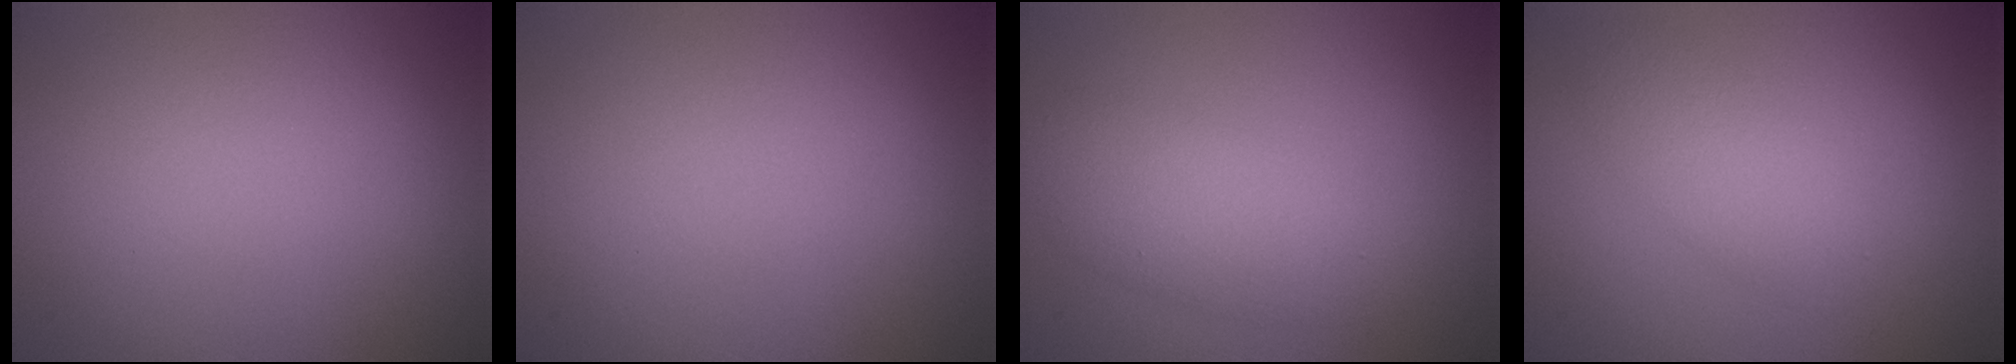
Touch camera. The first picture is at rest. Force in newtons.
{"total": 0.0}
{"total": 3.8, "press": 3.8, "slide": 0.1}
{"total": 2.7, "press": 2.7, "slide": 0.1}